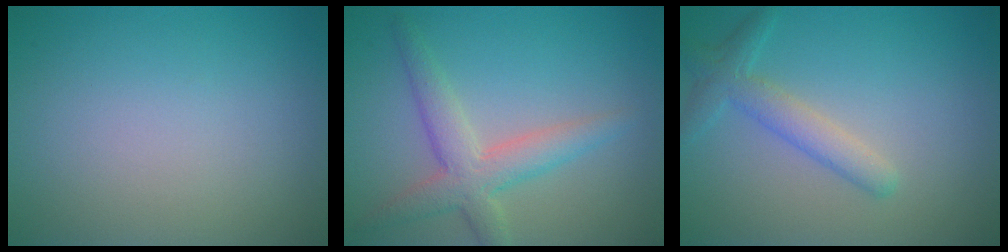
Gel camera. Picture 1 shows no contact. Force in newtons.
{"total": 4.0, "press": 4.0, "slide": 0.2}
{"total": 2.8, "press": 2.8, "slide": 0.1}